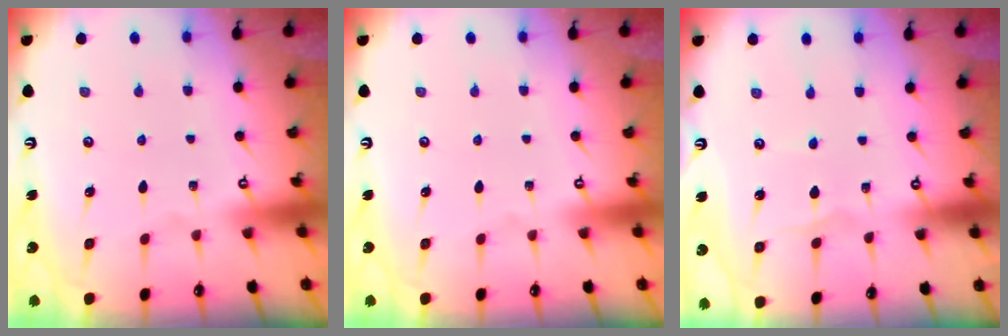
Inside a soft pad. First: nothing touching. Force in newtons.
{"total": 0.0}
{"total": 1.3, "press": 1.3, "slide": 0.1}